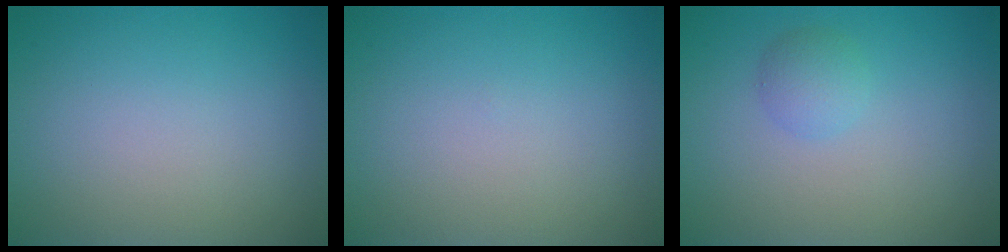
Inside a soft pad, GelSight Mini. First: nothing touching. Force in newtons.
{"total": 0.0}
{"total": 1.7, "press": 1.7, "slide": 0.0}